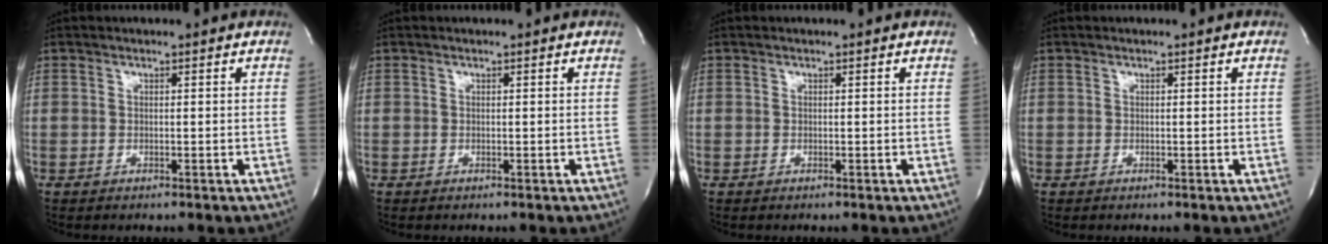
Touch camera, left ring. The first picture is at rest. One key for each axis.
{"total": 0.0}
{"total": 0.0}
{"total": 0.0}